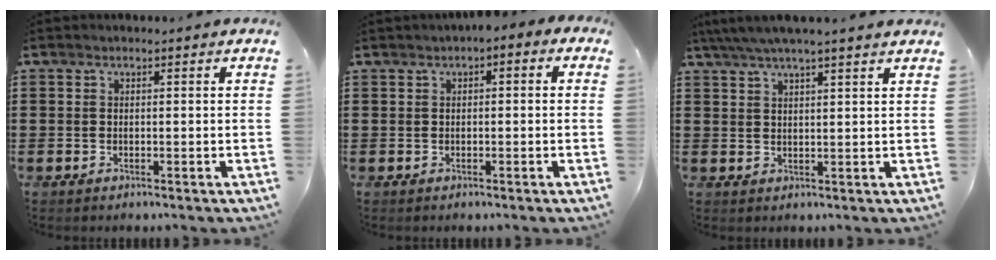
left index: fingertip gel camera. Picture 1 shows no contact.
{"total": 1.2, "force": [-0.3, 0.6, 0.9], "torque": [-0.020, 0.003, -0.007]}
{"total": 3.6, "force": [3.2, 0.1, 1.7], "torque": [-0.042, -0.005, 0.058]}